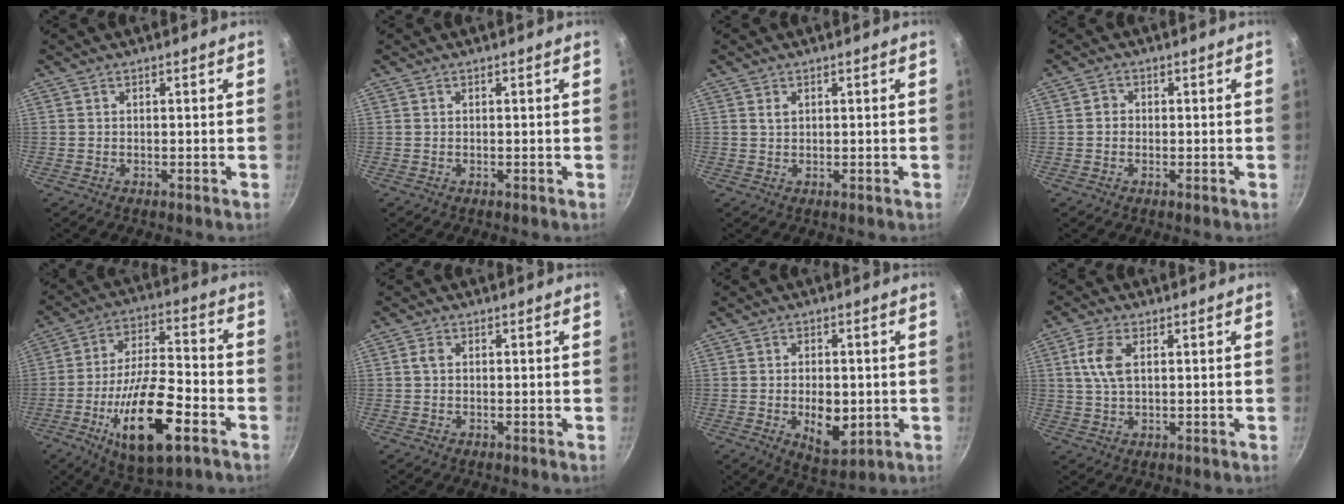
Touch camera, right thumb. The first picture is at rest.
{"total": 0.0}
{"total": 1.2, "force": [0.5, 0.8, 0.8], "torque": [-0.011, 0.000, 0.010]}
{"total": 1.7, "force": [-0.1, 1.6, 0.6], "torque": [-0.005, 0.006, -0.005]}
{"total": 19.6, "force": [-7.7, 7.5, 16.4], "torque": [-0.281, 0.029, -0.132]}
{"total": 1.4, "force": [0.1, 1.0, 0.9], "torque": [-0.016, 0.004, 0.001]}
{"total": 8.7, "force": [-1.5, 5.0, 7.0], "torque": [-0.086, -0.009, -0.011]}
{"total": 6.2, "force": [1.6, 3.2, 5.0], "torque": [-0.104, 0.003, 0.031]}